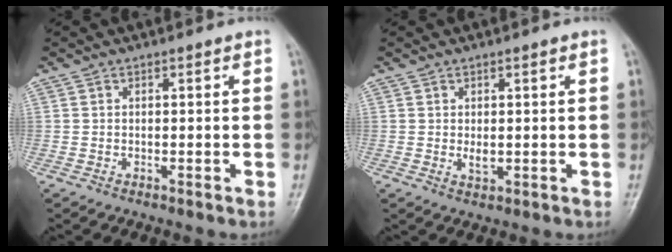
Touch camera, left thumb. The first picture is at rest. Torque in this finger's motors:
{"motor_torque": [0.29, 0.36, 0.34, 0.14, 0.00]}